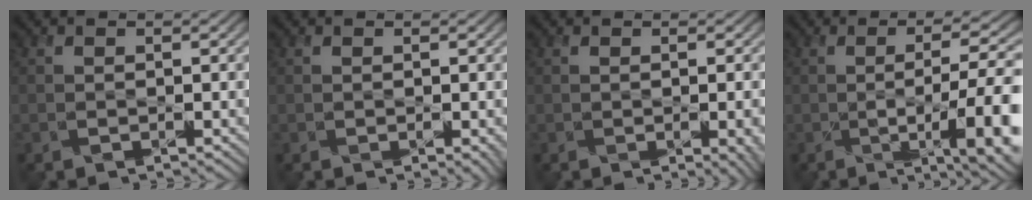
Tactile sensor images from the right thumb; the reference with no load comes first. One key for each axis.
{"total": 1.4, "fx": -0.3, "fy": 0.4, "fz": 1.3, "tx": -0.015, "ty": 0.000, "tz": -0.002}
{"total": 3.9, "fx": -1.1, "fy": 1.4, "fz": 3.5, "tx": -0.034, "ty": -0.008, "tz": 0.001}
{"total": 10.3, "fx": -2.3, "fy": 2.4, "fz": 9.7, "tx": -0.130, "ty": 0.002, "tz": -0.031}